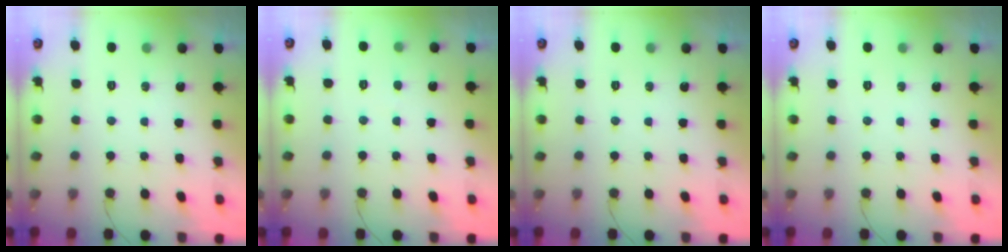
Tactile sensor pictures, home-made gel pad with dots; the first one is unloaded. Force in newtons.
{"total": 1.6, "press": 1.6, "slide": 0.2}
{"total": 0.0}
{"total": 0.0}